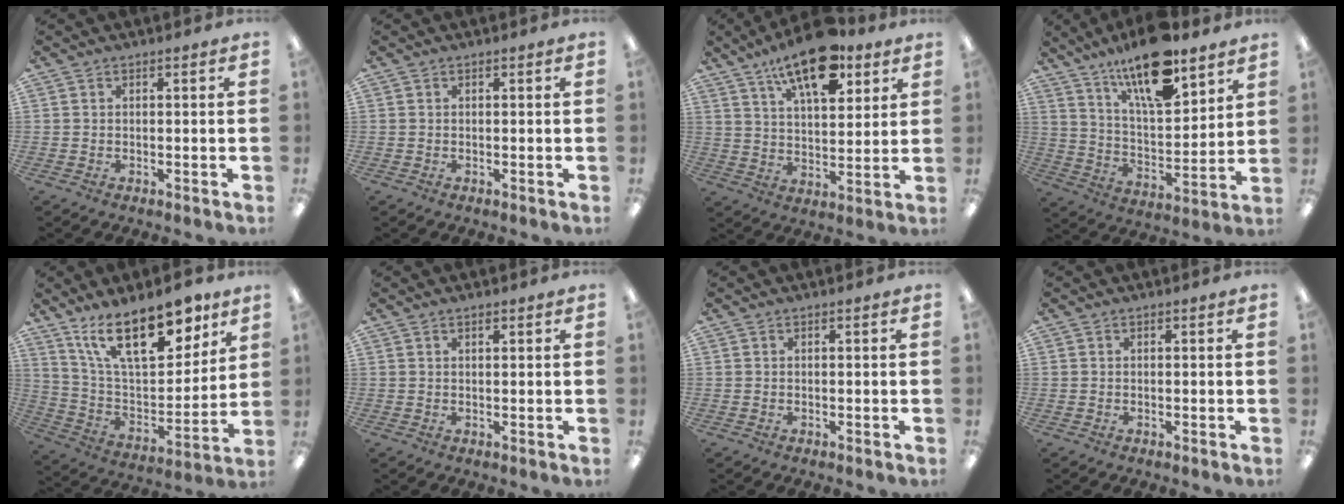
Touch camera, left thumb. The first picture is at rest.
{"total": 0.0}
{"total": 15.8, "force": [10.1, 6.8, 10.1], "torque": [-0.160, -0.043, 0.170]}
{"total": 18.3, "force": [13.6, 5.6, 10.8], "torque": [-0.177, -0.080, 0.226]}
{"total": 21.5, "force": [13.9, 9.3, 13.6], "torque": [-0.224, -0.072, 0.240]}
{"total": 0.9, "force": [0.7, 0.3, 0.5], "torque": [-0.011, 0.000, 0.013]}
{"total": 0.0}
{"total": 0.0}